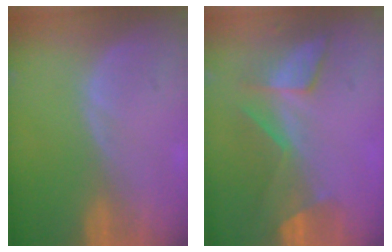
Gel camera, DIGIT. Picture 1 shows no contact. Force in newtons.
{"total": 8.5, "press": 7.3, "slide": 4.3}